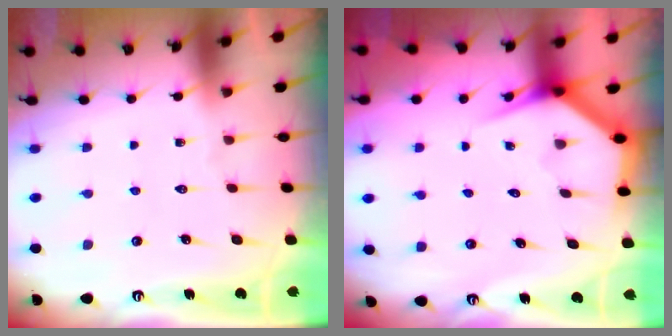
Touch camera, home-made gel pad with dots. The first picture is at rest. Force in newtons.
{"total": 3.6, "press": 3.6, "slide": 0.3}